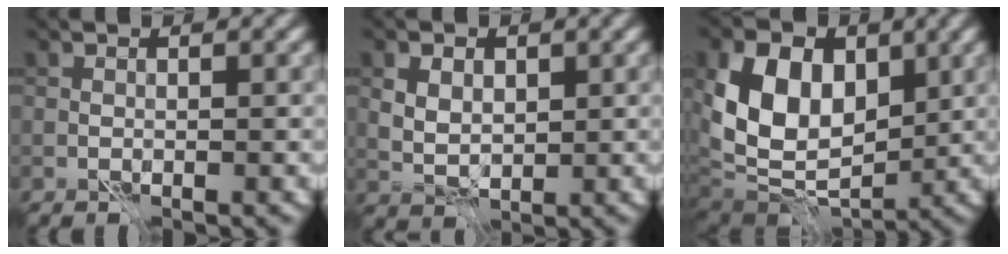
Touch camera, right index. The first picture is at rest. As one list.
[{"total": 3.5, "force": [1.1, 2.5, 2.2], "torque": [-0.043, 0.003, 0.016]}, {"total": 9.7, "force": [2.2, 6.8, 6.6], "torque": [-0.119, -0.003, 0.031]}]